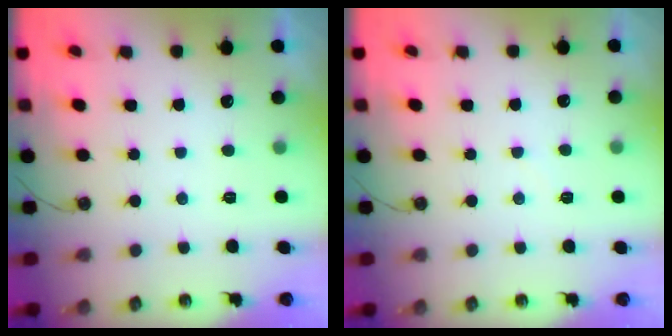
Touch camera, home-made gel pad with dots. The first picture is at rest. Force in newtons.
{"total": 4.4, "press": 4.3, "slide": 0.7}